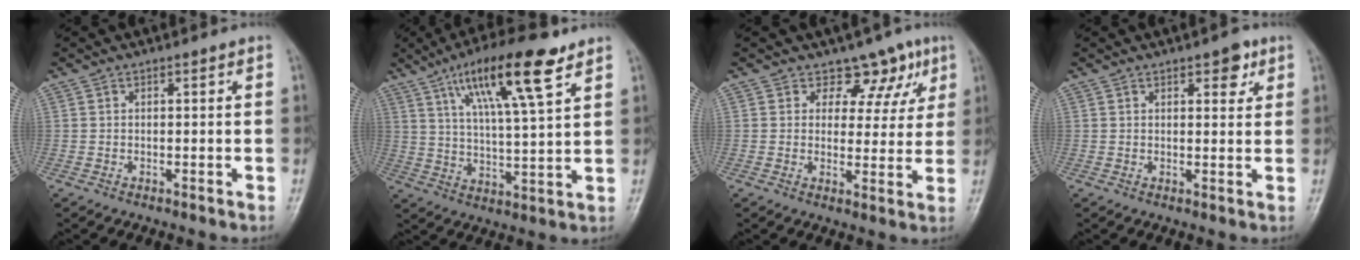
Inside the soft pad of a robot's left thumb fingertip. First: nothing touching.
{"total": 16.0, "force": [8.8, 3.4, 13.0], "torque": [-0.214, -0.025, 0.152]}
{"total": 9.5, "force": [6.3, 6.4, 2.9], "torque": [0.010, -0.028, 0.072]}
{"total": 3.8, "force": [2.1, 1.9, 2.5], "torque": [-0.015, -0.007, 0.024]}